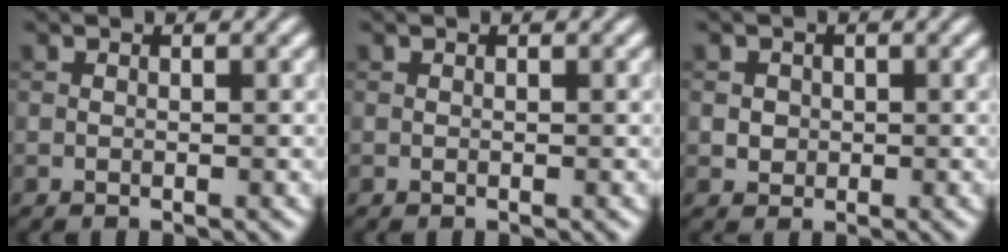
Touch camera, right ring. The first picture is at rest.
{"total": 0.0}
{"total": 1.3, "force": [0.1, 1.2, 0.4], "torque": [-0.002, -0.001, 0.007]}